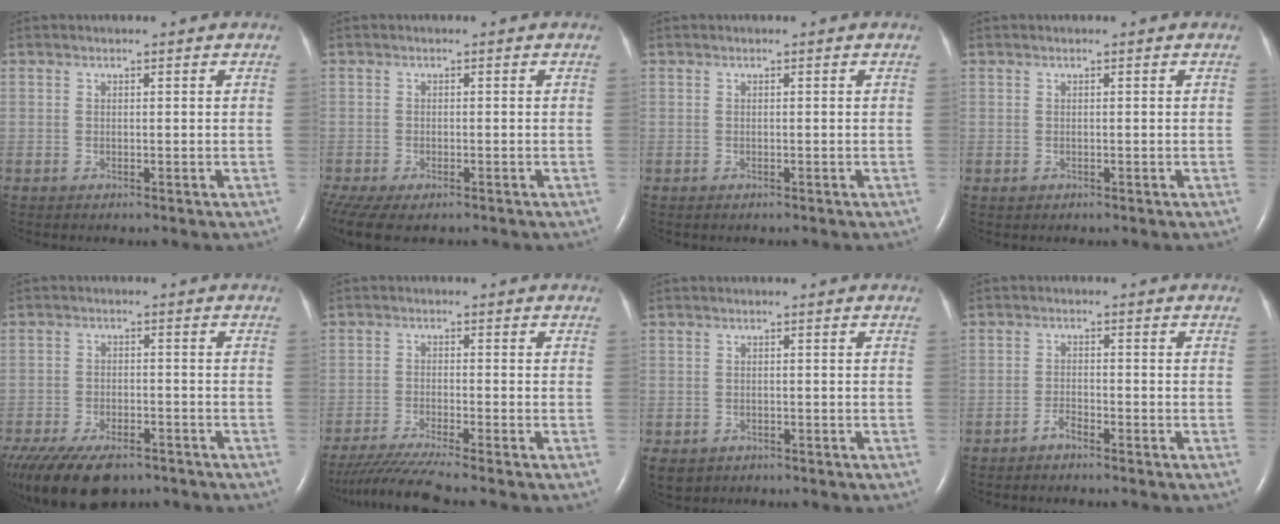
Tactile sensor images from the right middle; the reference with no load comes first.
{"total": 10.0, "force": [-6.6, 4.9, 5.7], "torque": [-0.145, -0.012, -0.096]}
{"total": 0.0}
{"total": 0.0}
{"total": 17.6, "force": [-12.3, 8.3, 9.5], "torque": [-0.237, -0.036, -0.184]}
{"total": 8.4, "force": [-7.4, -1.9, 3.5], "torque": [-0.060, -0.029, -0.130]}
{"total": 4.7, "force": [-3.0, 3.4, 1.4], "torque": [-0.026, 0.000, -0.041]}
{"total": 1.8, "force": [-1.6, 0.3, 0.8], "torque": [-0.018, 0.000, -0.030]}